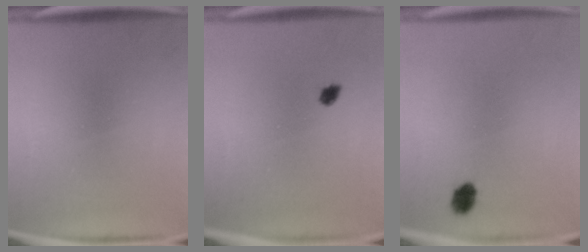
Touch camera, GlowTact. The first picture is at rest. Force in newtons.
{"total": 1.5}
{"total": 2.9}